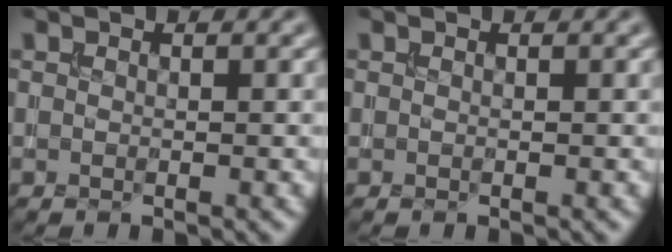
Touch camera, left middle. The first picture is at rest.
{"total": 0.0}